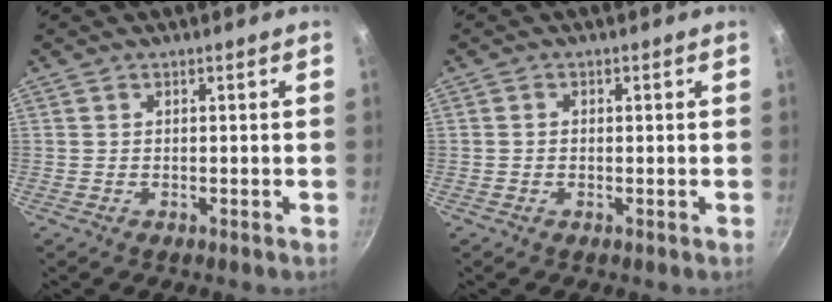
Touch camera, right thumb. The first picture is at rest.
{"total": 0.8, "force": [-0.1, 0.7, 0.4], "torque": [-0.006, 0.005, -0.001]}